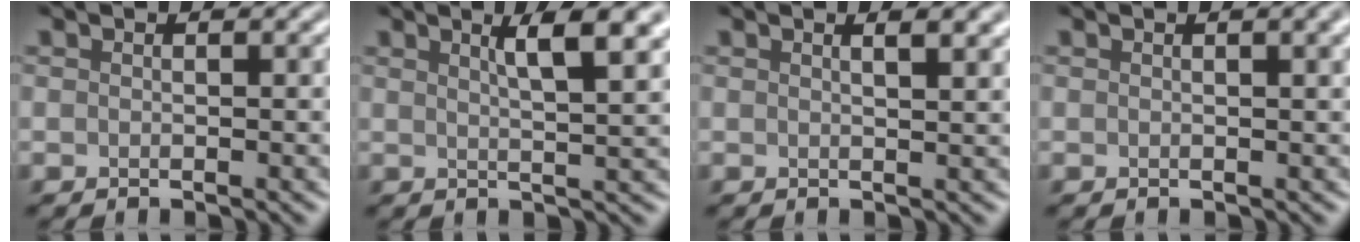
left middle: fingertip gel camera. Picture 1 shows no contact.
{"total": 5.1, "force": [2.5, 1.3, 4.2], "torque": [-0.039, 0.010, 0.026]}
{"total": 3.9, "force": [2.1, 1.7, 2.8], "torque": [-0.007, 0.014, -0.002]}
{"total": 3.0, "force": [1.3, 1.2, 2.4], "torque": [-0.015, 0.002, 0.002]}